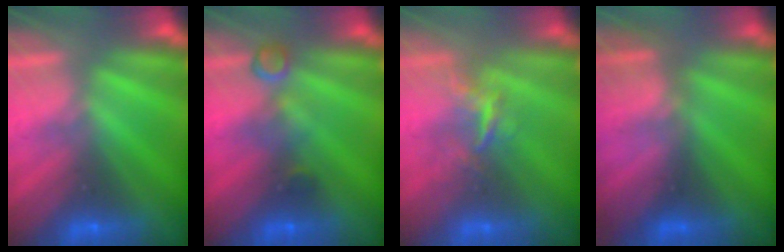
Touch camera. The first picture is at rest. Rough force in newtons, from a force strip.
{"total": 2.9}
{"total": 3.6}
{"total": 2.8}